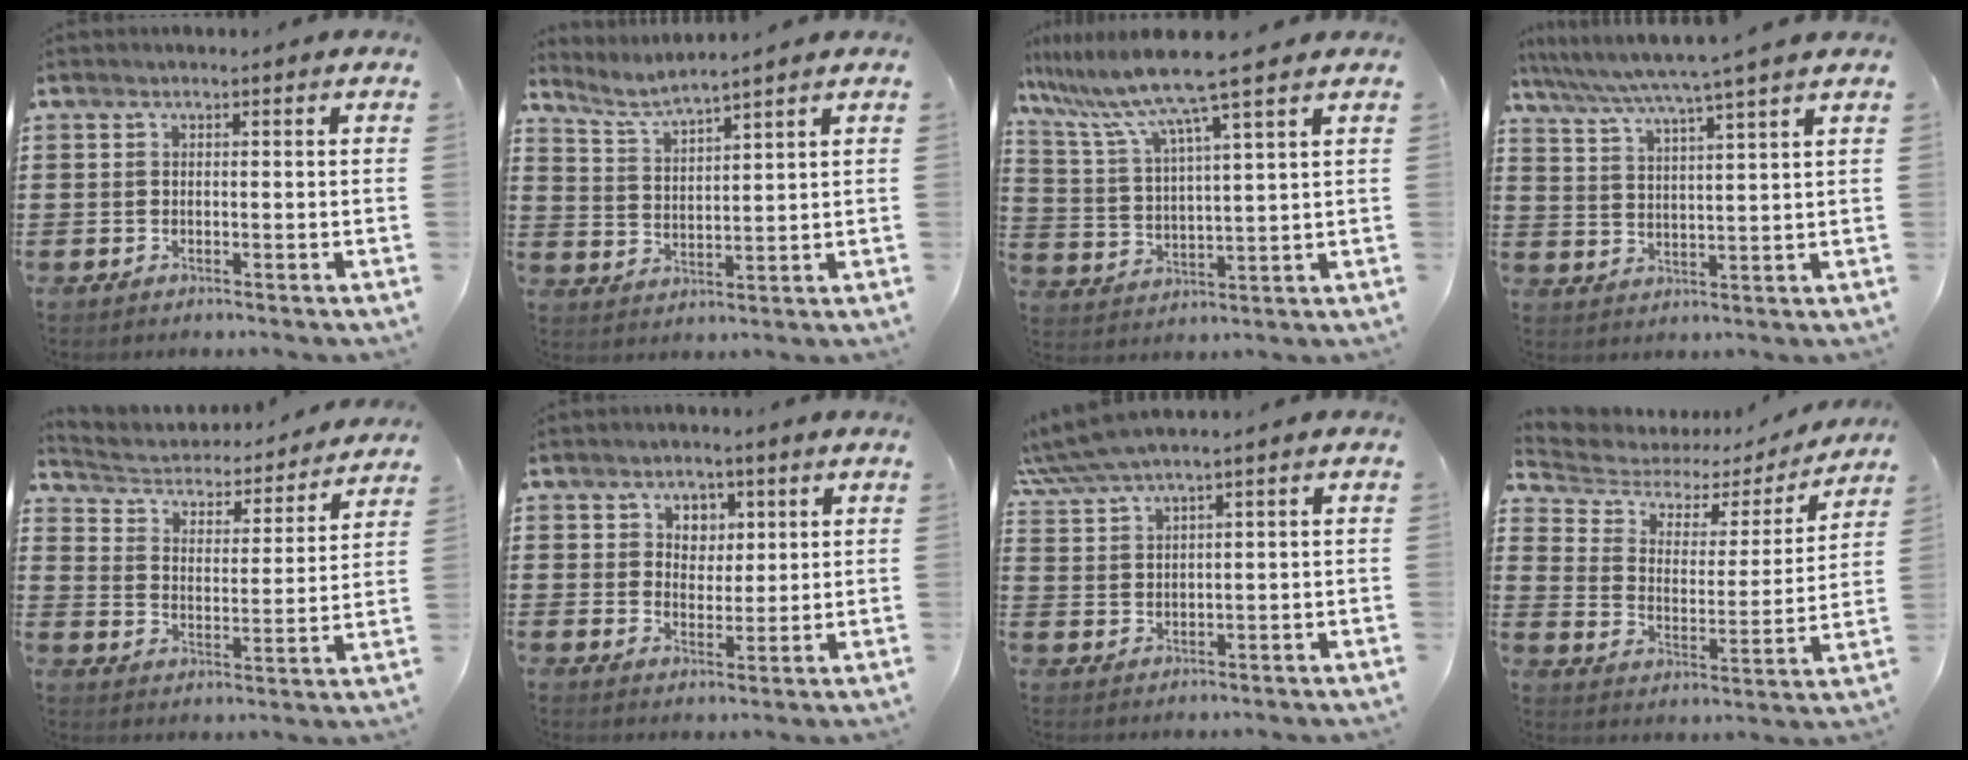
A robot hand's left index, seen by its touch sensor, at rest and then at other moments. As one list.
[{"total": 4.1, "force": [3.8, -0.3, 1.6], "torque": [-0.047, -0.019, 0.064]}, {"total": 9.6, "force": [7.8, -0.8, 5.6], "torque": [-0.136, -0.042, 0.129]}, {"total": 5.4, "force": [4.7, -1.0, 2.4], "torque": [-0.066, -0.033, 0.076]}, {"total": 2.9, "force": [2.6, 1.1, 0.7], "torque": [-0.033, -0.026, 0.034]}, {"total": 3.5, "force": [2.2, 2.7, 0.6], "torque": [-0.019, 0.007, 0.037]}, {"total": 4.3, "force": [3.6, 0.1, 2.2], "torque": [-0.056, -0.008, 0.065]}, {"total": 4.1, "force": [3.0, 2.3, 1.5], "torque": [-0.053, -0.018, 0.043]}]